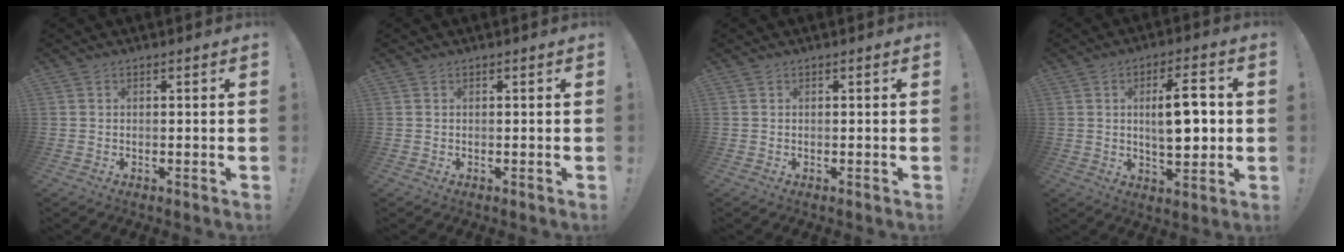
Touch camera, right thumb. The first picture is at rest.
{"total": 0.0}
{"total": 0.0}
{"total": 11.4, "force": [0.8, 4.4, 10.5], "torque": [-0.153, -0.003, 0.008]}